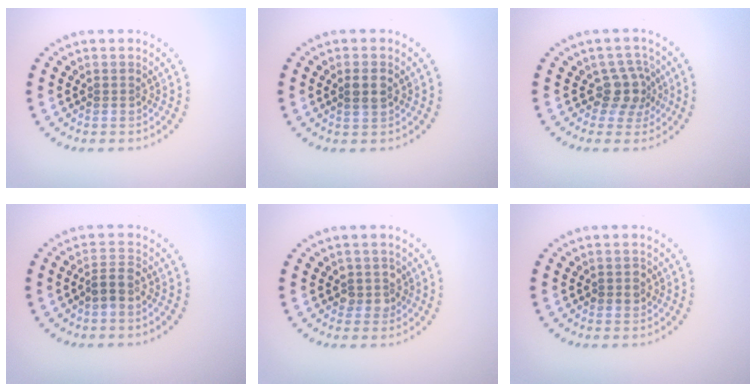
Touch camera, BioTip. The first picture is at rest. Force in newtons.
{"total": 1.7, "press": 1.6, "slide": 0.6}
{"total": 2.6, "press": 2.0, "slide": 1.8}
{"total": 1.9, "press": 1.6, "slide": 1.1}
{"total": 1.8, "press": 1.5, "slide": 1.0}
{"total": 1.0, "press": 1.0, "slide": 0.2}